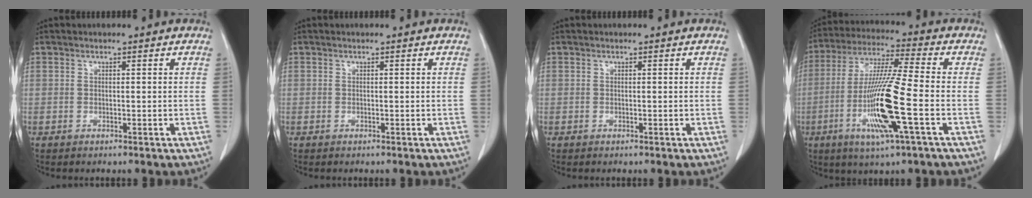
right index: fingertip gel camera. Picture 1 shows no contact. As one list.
[{"total": 0.0}, {"total": 0.0}, {"total": 14.6, "force": [-4.3, -0.1, 14.0], "torque": [-0.287, -0.017, -0.086]}]